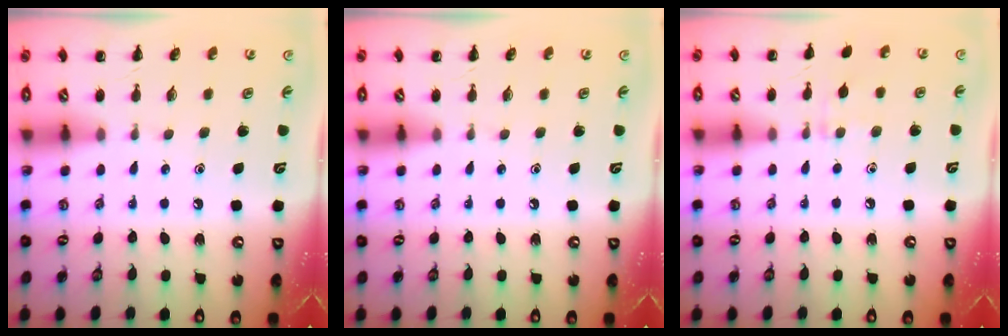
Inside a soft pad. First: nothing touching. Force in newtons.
{"total": 0.0}
{"total": 6.9, "press": 6.3, "slide": 2.7}